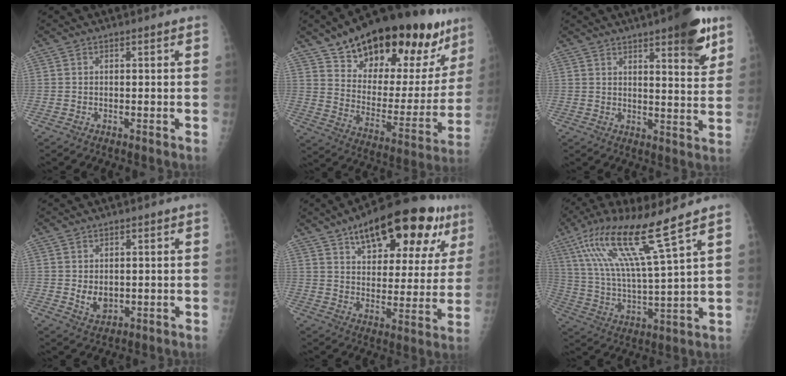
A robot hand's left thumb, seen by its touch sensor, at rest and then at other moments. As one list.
[{"total": 31.8, "force": [21.2, 13.1, 19.7], "torque": [-0.260, -0.067, 0.324]}, {"total": 12.2, "force": [7.2, 3.0, 9.4], "torque": [-0.100, -0.035, 0.093]}, {"total": 4.0, "force": [0.1, 3.1, 2.6], "torque": [-0.029, -0.008, 0.013]}, {"total": 25.0, "force": [13.9, 10.7, 17.8], "torque": [-0.221, -0.016, 0.205]}, {"total": 17.5, "force": [10.4, 0.7, 14.1], "torque": [-0.270, -0.041, 0.197]}]